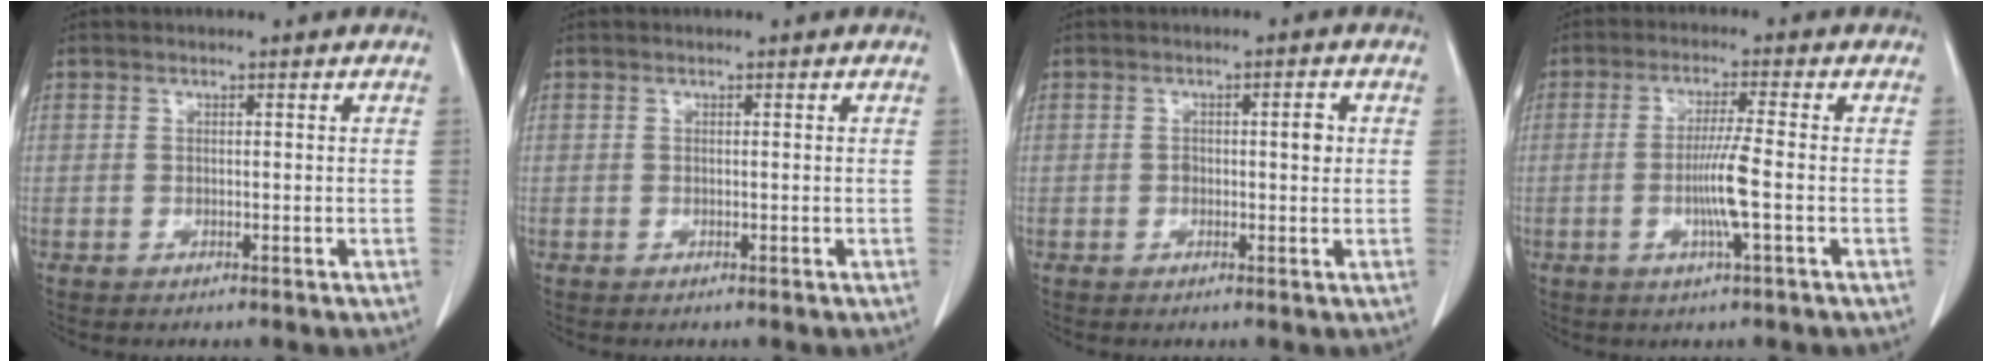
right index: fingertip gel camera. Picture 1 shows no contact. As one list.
[{"total": 0.0}, {"total": 3.0, "force": [0.3, 1.1, 2.7], "torque": [-0.043, 0.007, 0.005]}, {"total": 6.0, "force": [-1.3, -0.6, 5.8], "torque": [-0.111, -0.007, -0.027]}]